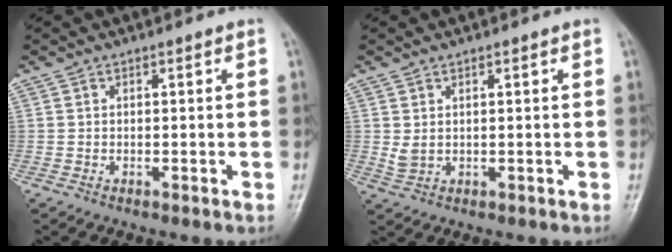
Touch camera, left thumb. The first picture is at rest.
{"total": 2.7, "force": [0.9, 1.6, 2.0], "torque": [-0.036, -0.001, 0.025]}